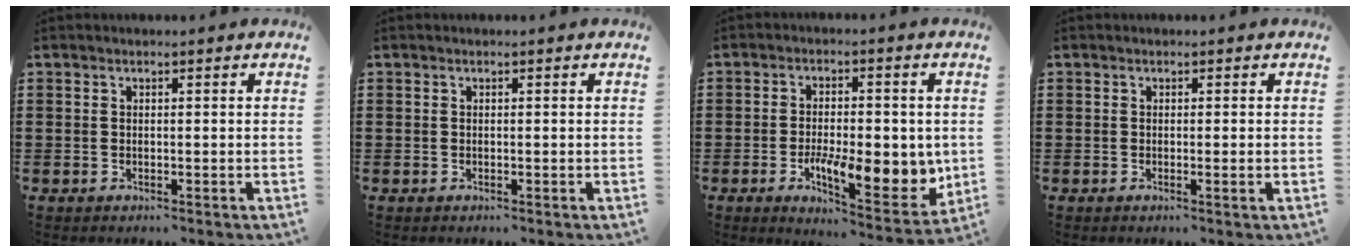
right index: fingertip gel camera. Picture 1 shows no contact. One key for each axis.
{"total": 0.0}
{"total": 10.6, "fx": -2.7, "fy": 4.4, "fz": 9.2, "tx": -0.117, "ty": -0.008, "tz": -0.038}
{"total": 0.6, "fx": 0.0, "fy": -0.2, "fz": 0.6, "tx": -0.010, "ty": -0.004, "tz": 0.000}